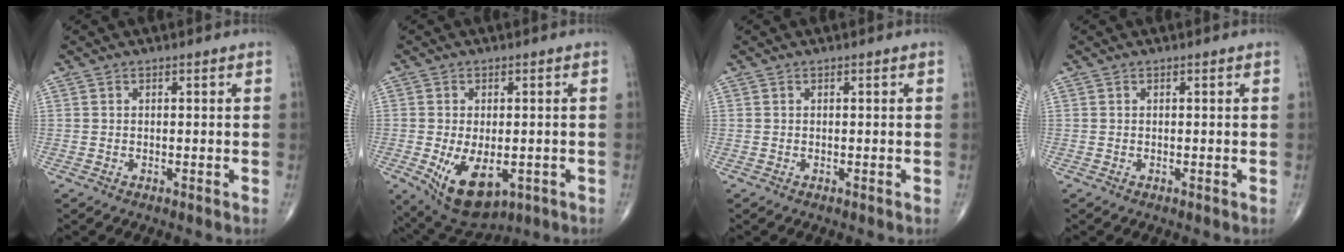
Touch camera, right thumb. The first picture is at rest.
{"total": 11.0, "force": [-3.2, 6.1, 8.5], "torque": [-0.132, -0.009, -0.033]}
{"total": 0.0}
{"total": 0.0}